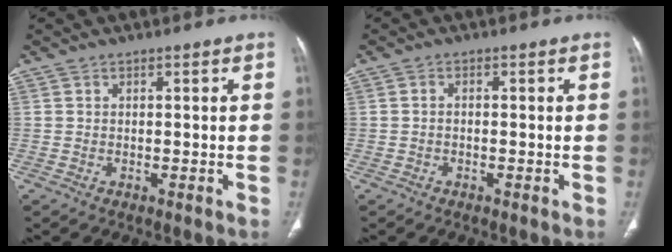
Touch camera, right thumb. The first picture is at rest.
{"total": 1.0, "force": [-0.3, 0.7, 0.7], "torque": [-0.011, 0.004, -0.007]}